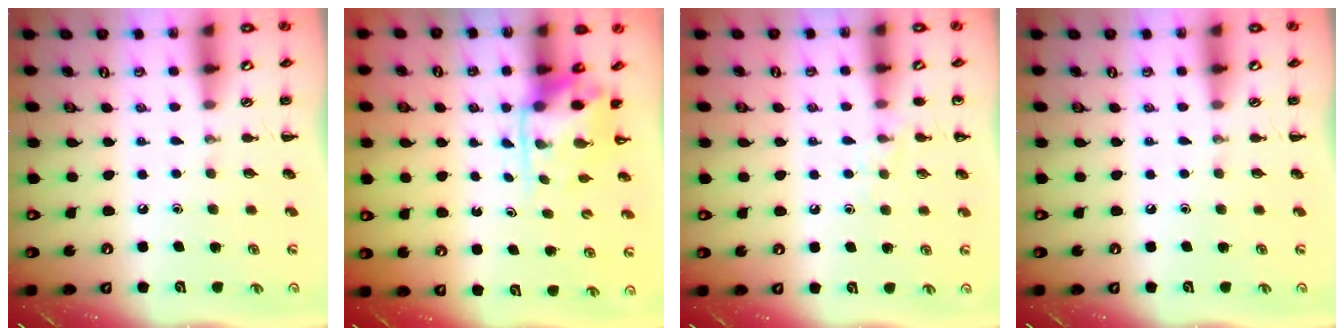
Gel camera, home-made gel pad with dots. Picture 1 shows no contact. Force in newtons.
{"total": 3.5, "press": 3.4, "slide": 0.7}
{"total": 6.1, "press": 5.6, "slide": 2.4}
{"total": 0.0}